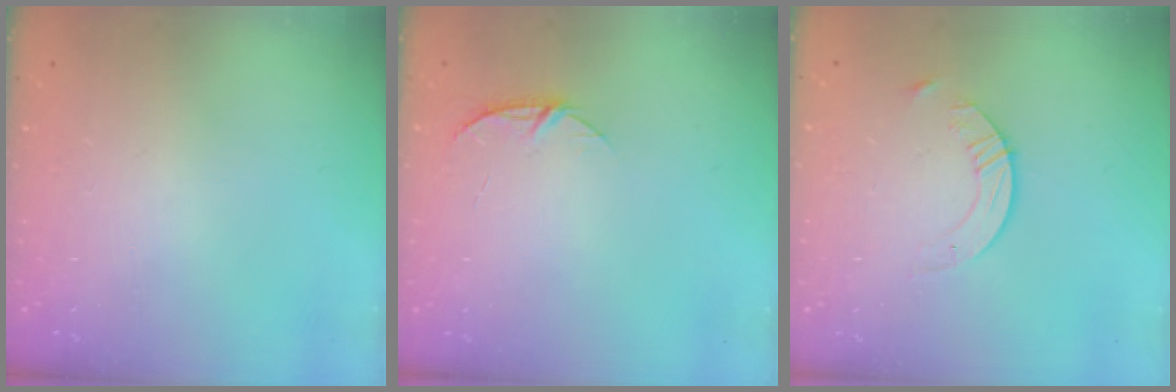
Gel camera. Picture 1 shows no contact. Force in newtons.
{"total": 5.4, "press": 5.4, "slide": 0.6}
{"total": 5.6, "press": 5.6, "slide": 0.7}